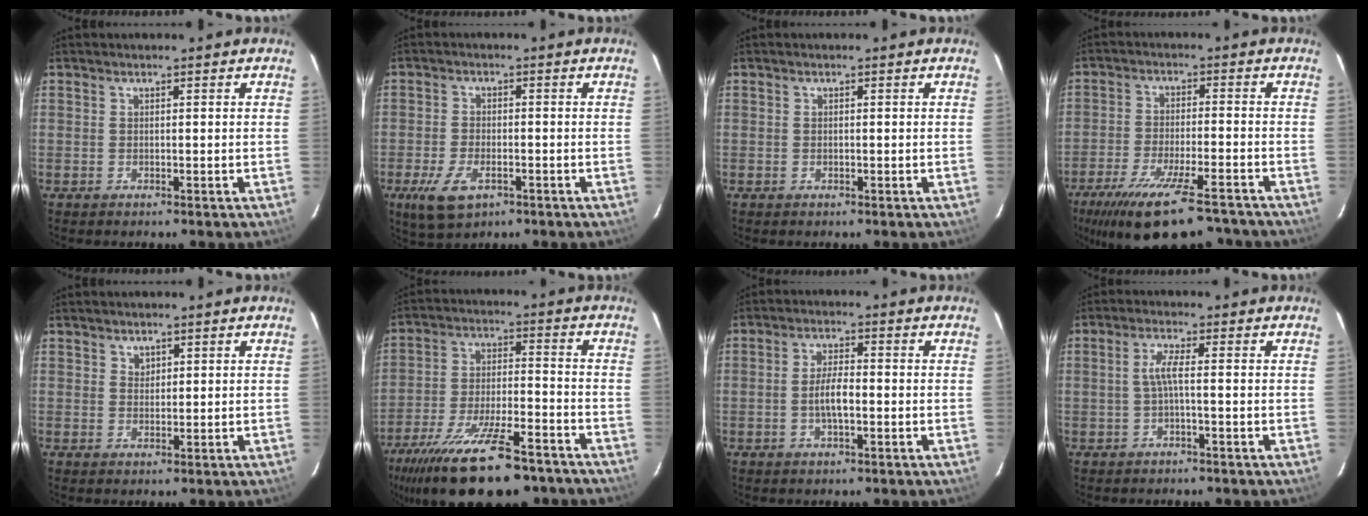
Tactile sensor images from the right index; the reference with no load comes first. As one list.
[{"total": 7.7, "force": [-3.7, 3.9, 5.4], "torque": [-0.130, -0.016, -0.065]}, {"total": 0.0}, {"total": 18.3, "force": [-14.4, 4.2, 10.4], "torque": [-0.201, -0.042, -0.220]}, {"total": 1.5, "force": [1.0, 1.1, 0.3], "torque": [0.001, 0.003, 0.018]}, {"total": 22.4, "force": [-16.9, 6.3, 13.2], "torque": [-0.252, -0.043, -0.261]}, {"total": 4.4, "force": [-1.1, 1.4, 4.0], "torque": [-0.079, 0.002, -0.019]}, {"total": 2.7, "force": [-0.6, -0.2, 2.6], "torque": [-0.055, 0.003, -0.012]}]